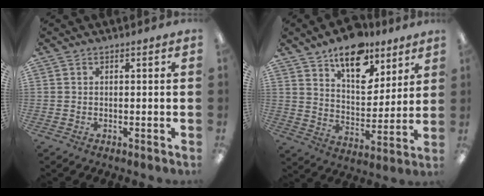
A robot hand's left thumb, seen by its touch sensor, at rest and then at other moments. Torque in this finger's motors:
{"motor_torque": [0.40, 0.52, 1.35, -1.42, 0.07]}